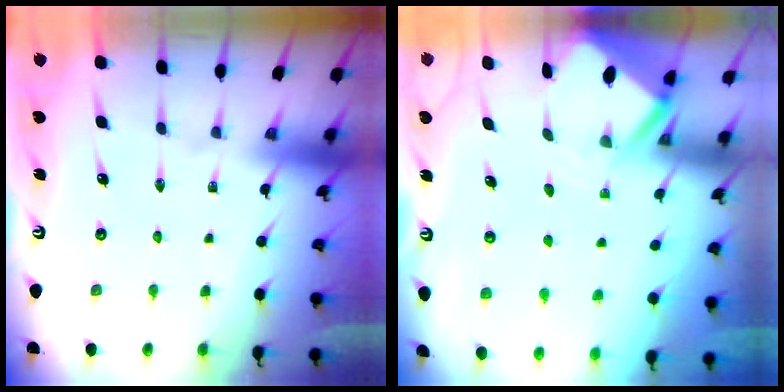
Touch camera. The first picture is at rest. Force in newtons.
{"total": 3.2, "press": 3.2, "slide": 0.3}